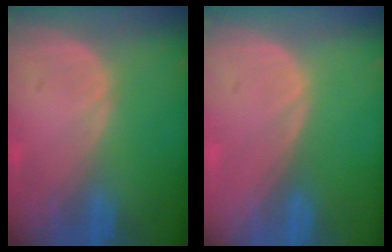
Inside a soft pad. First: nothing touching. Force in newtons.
{"total": 0.0}